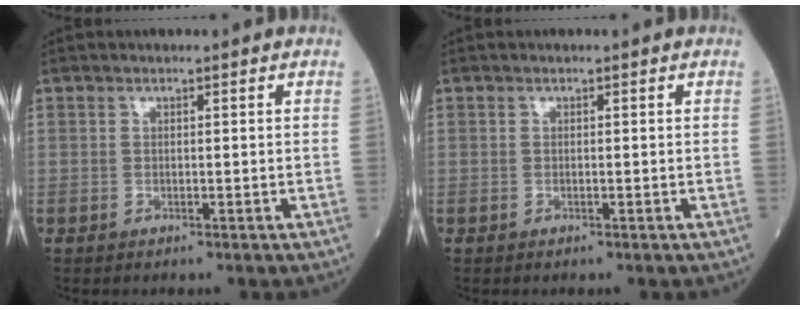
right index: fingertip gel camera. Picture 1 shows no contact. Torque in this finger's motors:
{"motor_torque": [0.20, 0.14, 0.03, -0.01]}